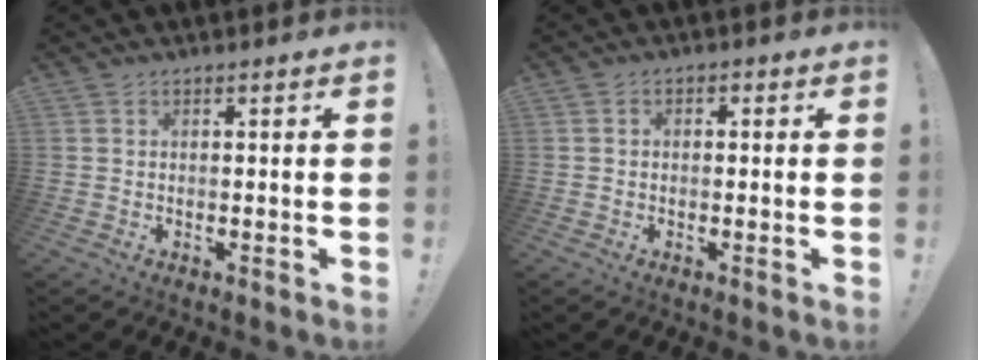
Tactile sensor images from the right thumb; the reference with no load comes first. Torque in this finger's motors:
{"motor_torque": [-0.21, 0.06, -0.19, 0.21, 0.04]}